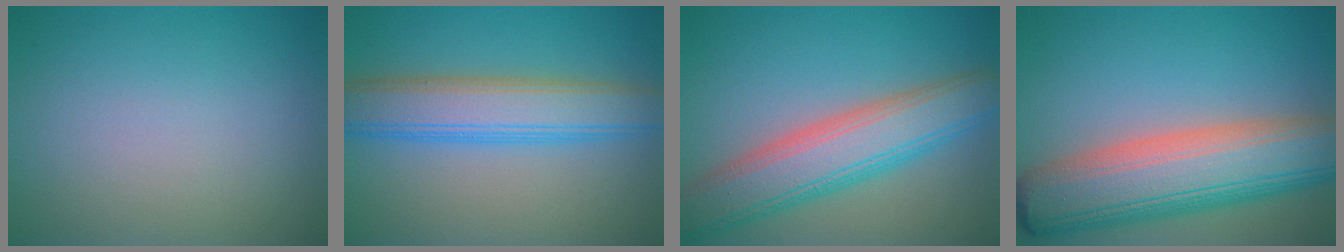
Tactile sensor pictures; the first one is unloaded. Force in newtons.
{"total": 6.6, "press": 6.6, "slide": 0.2}
{"total": 7.8, "press": 7.7, "slide": 0.4}
{"total": 11.6, "press": 11.6, "slide": 0.7}